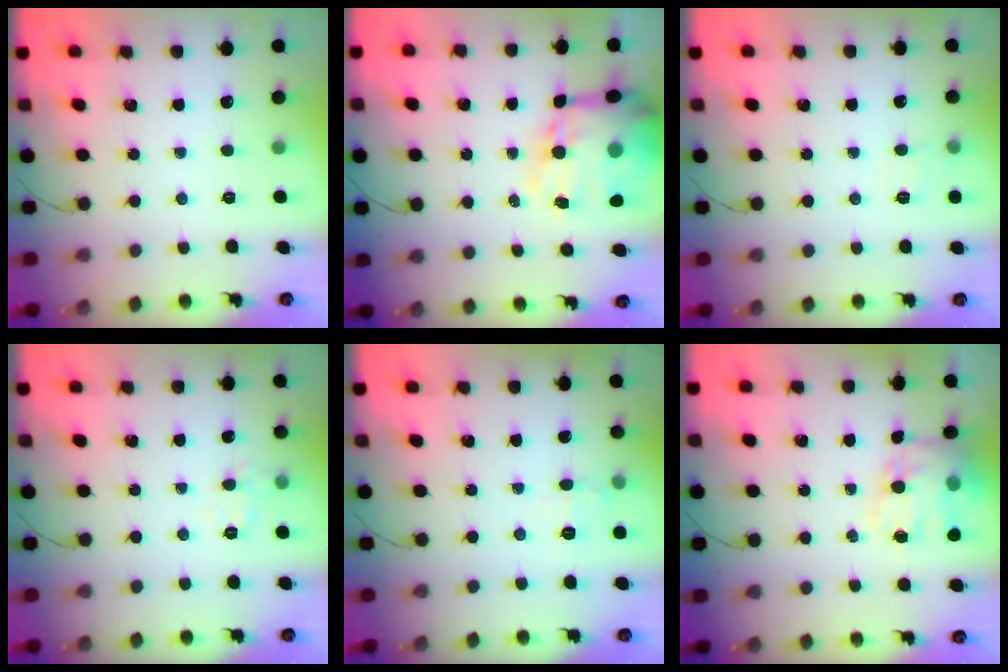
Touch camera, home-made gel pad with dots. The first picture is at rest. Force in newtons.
{"total": 20.3, "press": 19.7, "slide": 4.8}
{"total": 5.0, "press": 4.7, "slide": 1.4}
{"total": 5.4, "press": 5.3, "slide": 1.1}
{"total": 6.9, "press": 6.7, "slide": 1.6}
{"total": 14.2, "press": 13.7, "slide": 3.5}